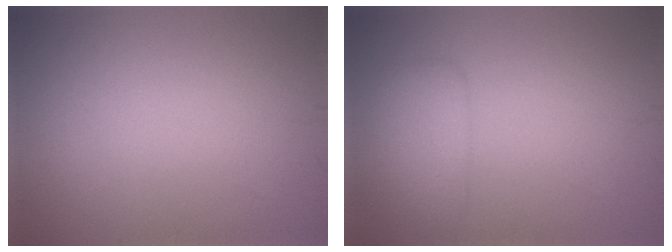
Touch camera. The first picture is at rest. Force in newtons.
{"total": 2.6, "press": 2.6, "slide": 0.0}